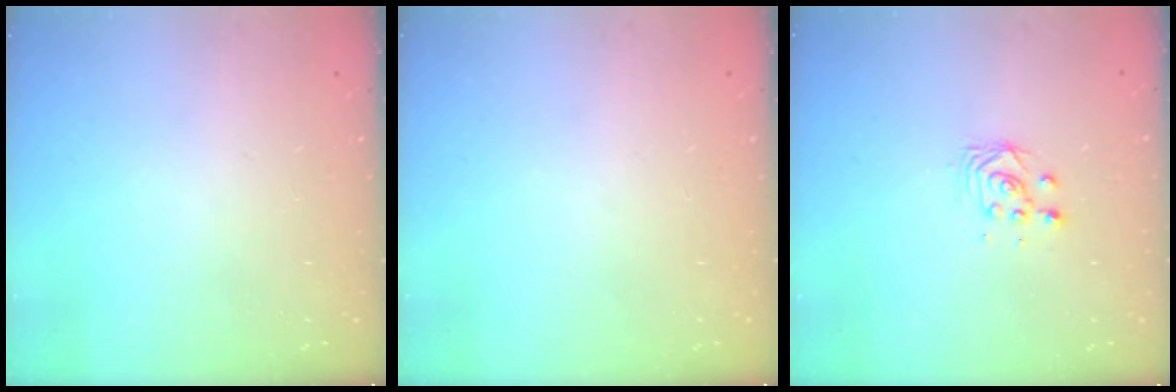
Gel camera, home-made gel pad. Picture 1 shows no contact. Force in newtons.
{"total": 0.0}
{"total": 3.0, "press": 3.0, "slide": 0.2}